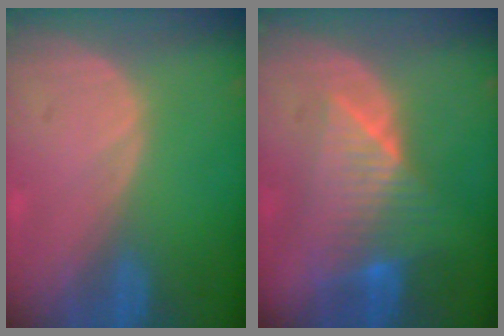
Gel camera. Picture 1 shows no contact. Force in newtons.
{"total": 7.5, "press": 7.3, "slide": 2.0}